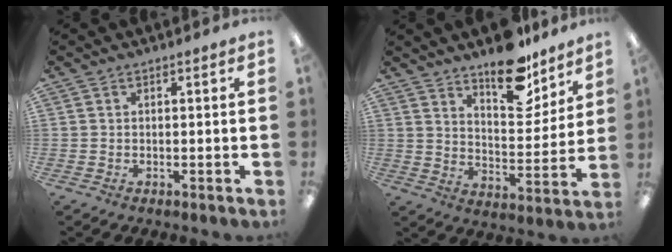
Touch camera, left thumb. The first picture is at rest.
{"total": 15.4, "force": [11.9, 6.4, 7.4], "torque": [-0.094, -0.079, 0.207]}